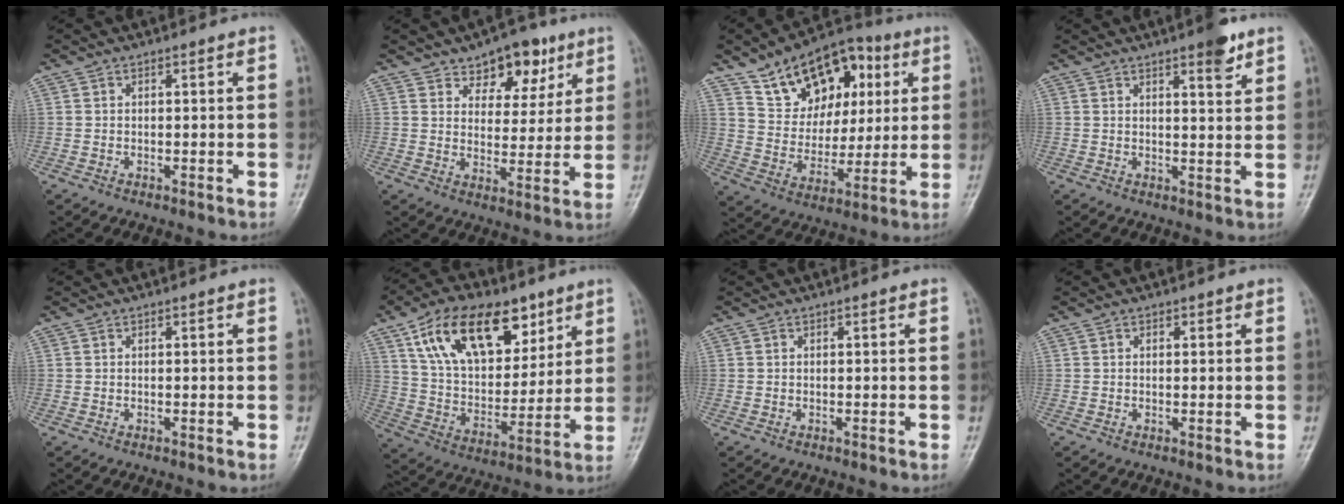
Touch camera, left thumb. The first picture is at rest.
{"total": 9.9, "force": [6.1, 6.1, 5.0], "torque": [-0.032, -0.028, 0.091]}
{"total": 18.6, "force": [8.4, 12.3, 11.2], "torque": [-0.123, -0.011, 0.145]}
{"total": 4.9, "force": [3.3, 1.2, 3.5], "torque": [-0.040, -0.019, 0.043]}
{"total": 0.0}
{"total": 21.6, "force": [11.2, 12.4, 13.7], "torque": [-0.193, -0.029, 0.198]}
{"total": 0.0}
{"total": 0.8, "force": [0.3, 0.6, 0.3], "torque": [0.001, -0.001, 0.003]}